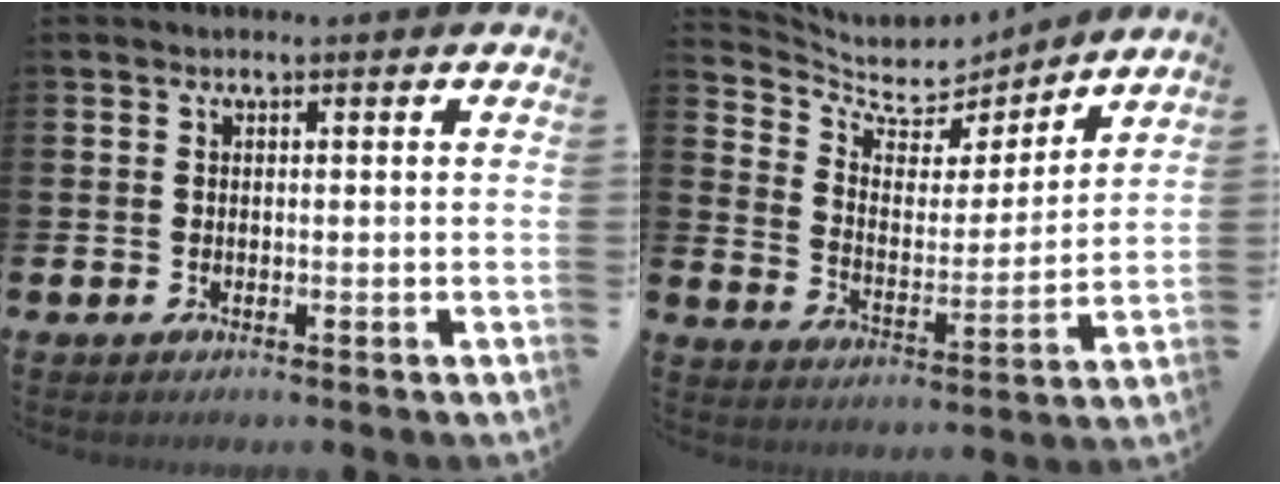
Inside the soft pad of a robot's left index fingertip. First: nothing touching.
{"total": 6.6, "force": [5.9, 2.7, 1.1], "torque": [-0.065, -0.048, 0.101]}